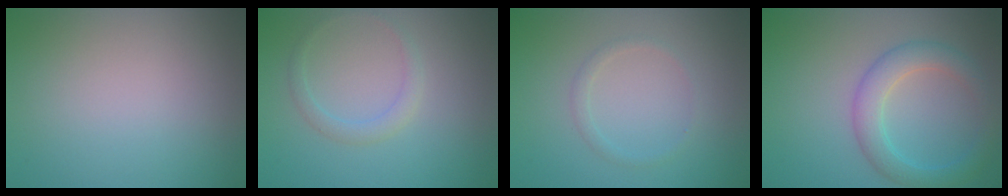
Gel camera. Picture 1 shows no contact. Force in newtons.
{"total": 1.6, "press": 1.6, "slide": 0.2}
{"total": 1.0, "press": 1.0, "slide": 0.1}
{"total": 4.0, "press": 4.0, "slide": 0.1}